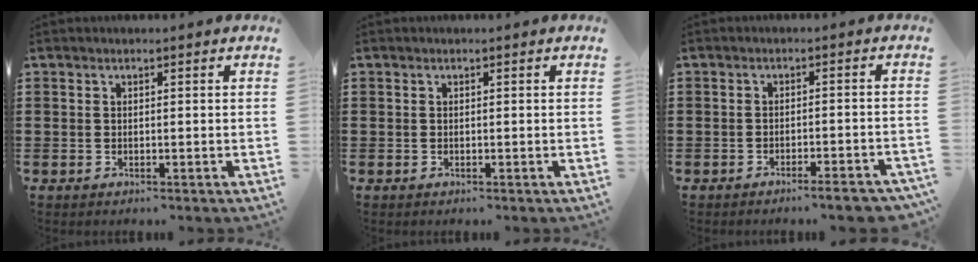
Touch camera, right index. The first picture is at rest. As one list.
[{"total": 0.0}, {"total": 3.7, "force": [-3.1, 0.0, 2.1], "torque": [-0.032, -0.008, -0.056]}]